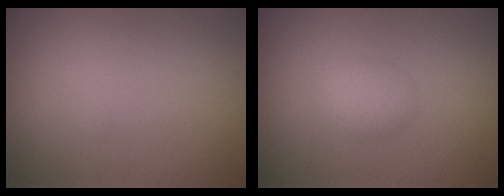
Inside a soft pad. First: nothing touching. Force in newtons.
{"total": 1.7, "press": 1.7, "slide": 0.0}